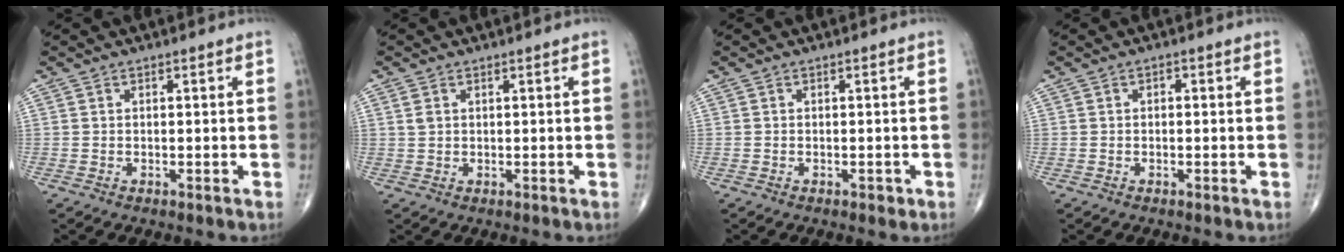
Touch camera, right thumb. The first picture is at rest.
{"total": 1.6, "force": [0.6, 1.0, 1.0], "torque": [-0.024, 0.004, 0.018]}
{"total": 0.9, "force": [-0.5, 0.5, 0.5], "torque": [-0.005, 0.000, -0.006]}
{"total": 0.8, "force": [0.0, 0.5, 0.6], "torque": [-0.006, 0.003, -0.003]}